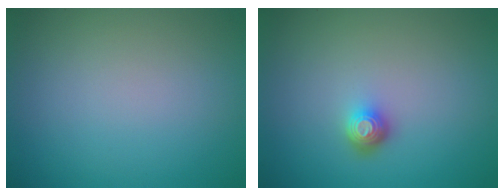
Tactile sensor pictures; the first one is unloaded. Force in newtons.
{"total": 1.8, "press": 1.3, "slide": 1.2}